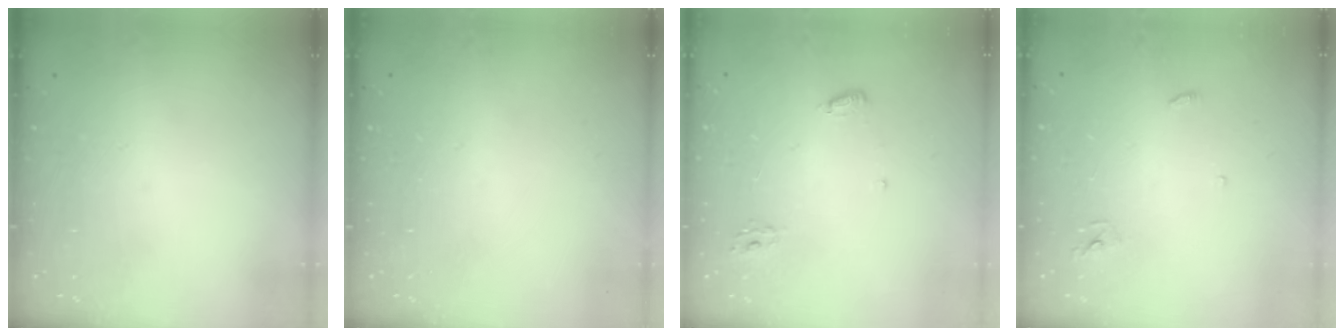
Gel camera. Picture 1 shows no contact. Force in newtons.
{"total": 0.0}
{"total": 4.7, "press": 4.7, "slide": 0.4}
{"total": 2.9, "press": 2.9, "slide": 0.2}